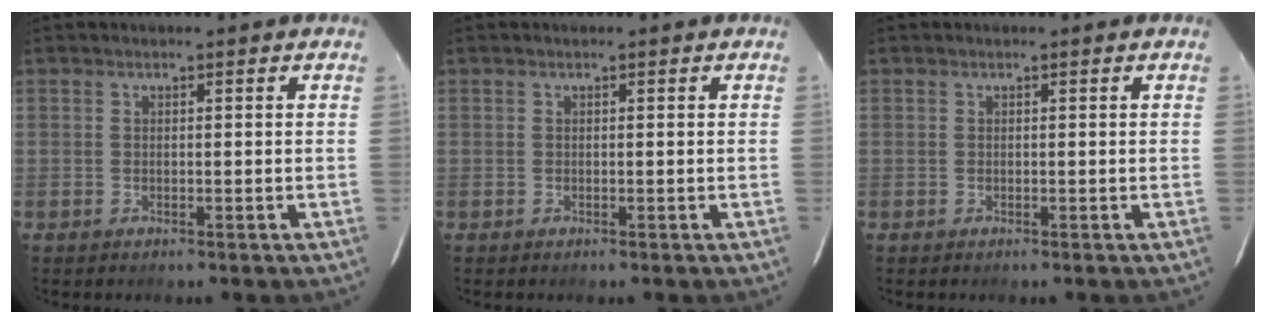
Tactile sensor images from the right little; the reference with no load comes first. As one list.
[{"total": 0.0}, {"total": 0.0}]